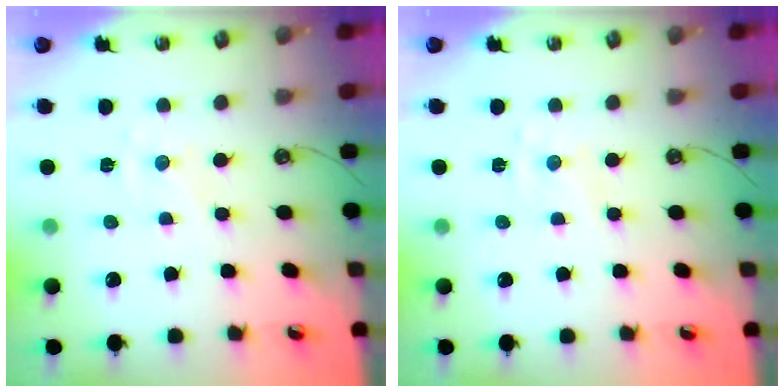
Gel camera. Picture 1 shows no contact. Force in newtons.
{"total": 0.6, "press": 0.6, "slide": 0.2}